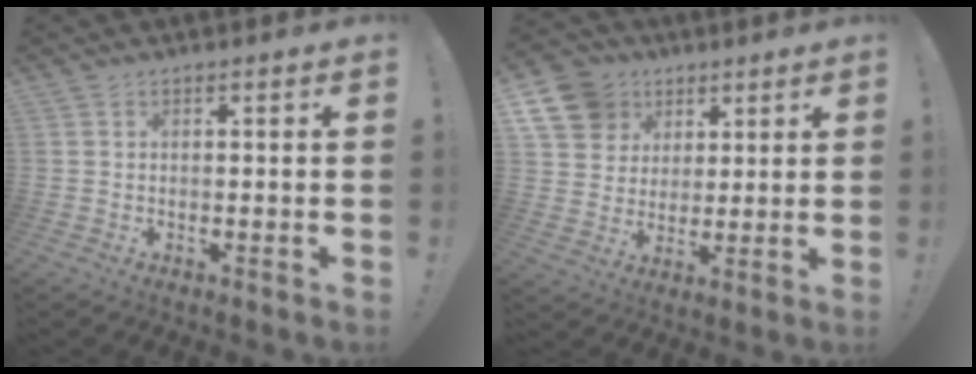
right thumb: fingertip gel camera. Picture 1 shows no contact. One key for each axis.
{"total": 13.1, "fx": 6.1, "fy": 10.8, "fz": 4.2, "tx": -0.056, "ty": -0.033, "tz": 0.124}